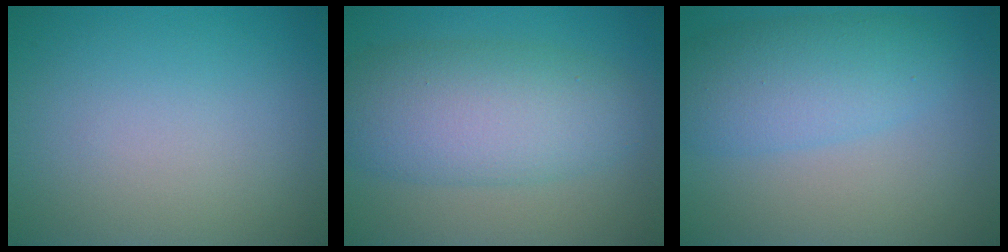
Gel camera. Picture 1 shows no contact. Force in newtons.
{"total": 7.6, "press": 7.6, "slide": 0.1}
{"total": 6.9, "press": 6.9, "slide": 0.2}